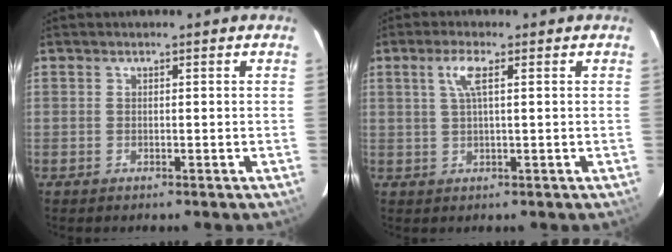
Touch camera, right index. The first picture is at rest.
{"total": 3.6, "force": [1.3, 0.3, 3.4], "torque": [-0.069, 0.004, 0.025]}